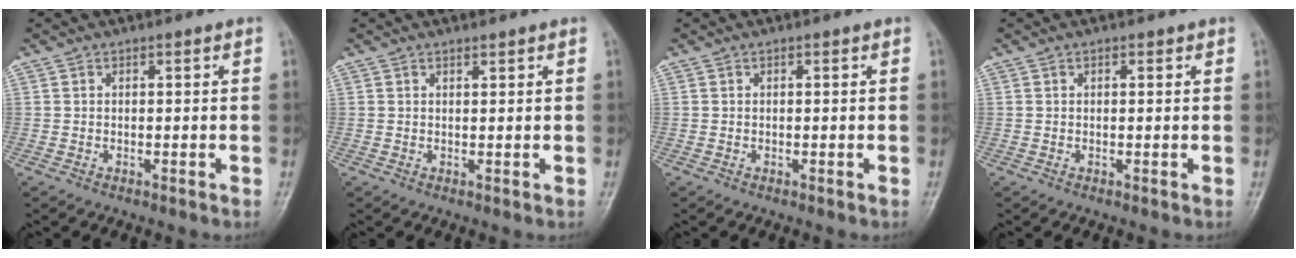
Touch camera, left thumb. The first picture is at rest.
{"total": 0.7, "force": [0.6, 0.2, 0.2], "torque": [-0.006, -0.006, 0.010]}
{"total": 0.0}
{"total": 0.6, "force": [0.3, 0.4, 0.4], "torque": [-0.002, -0.001, 0.001]}